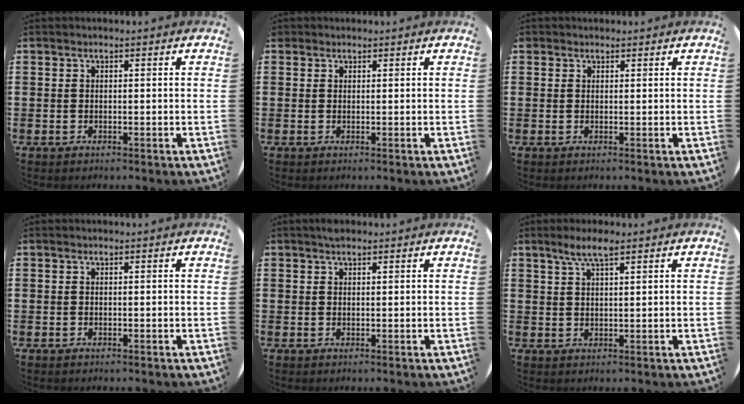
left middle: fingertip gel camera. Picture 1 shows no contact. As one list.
[{"total": 0.6, "force": [0.5, 0.2, -0.1], "torque": [0.003, 0.003, 0.010]}, {"total": 0.7, "force": [0.6, 0.3, -0.1], "torque": [0.001, 0.003, 0.012]}, {"total": 0.0}, {"total": 0.9, "force": [0.8, 0.3, 0.2], "torque": [-0.005, 0.002, 0.016]}, {"total": 3.8, "force": [2.7, 0.8, 2.6], "torque": [-0.056, 0.006, 0.047]}]